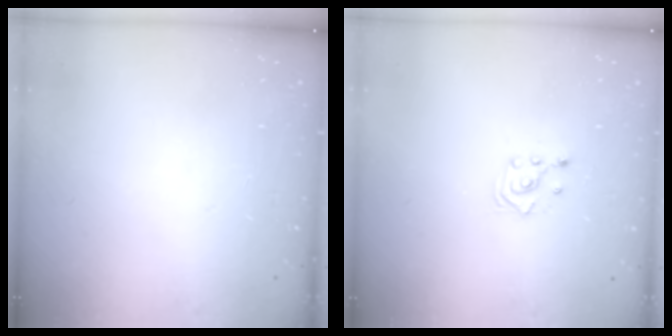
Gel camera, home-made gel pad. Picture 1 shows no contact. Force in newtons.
{"total": 2.6, "press": 2.4, "slide": 1.0}